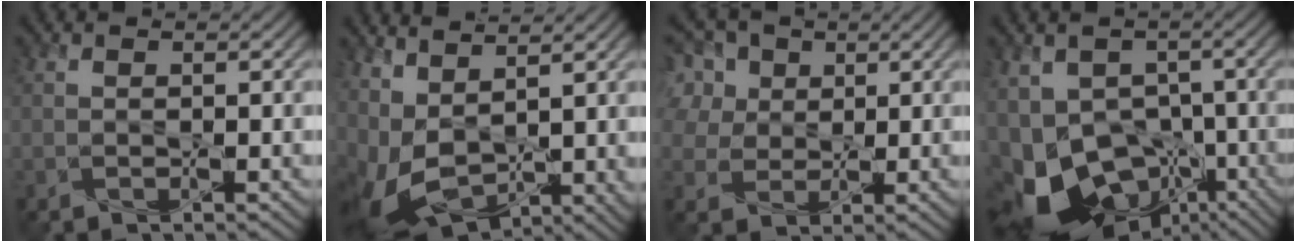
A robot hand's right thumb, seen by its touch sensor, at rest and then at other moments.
{"total": 9.9, "force": [1.5, 5.3, 8.2], "torque": [-0.199, -0.015, 0.037]}
{"total": 8.7, "force": [3.1, 6.8, 4.4], "torque": [-0.138, 0.024, 0.053]}
{"total": 15.6, "force": [-7.6, 9.2, 10.0], "torque": [-0.183, -0.019, -0.098]}